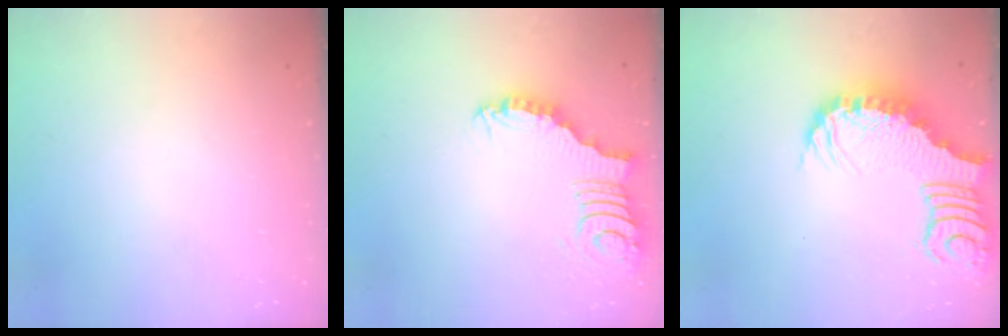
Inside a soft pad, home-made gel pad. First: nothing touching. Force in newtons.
{"total": 3.0, "press": 3.0, "slide": 0.0}
{"total": 3.0, "press": 2.9, "slide": 0.7}